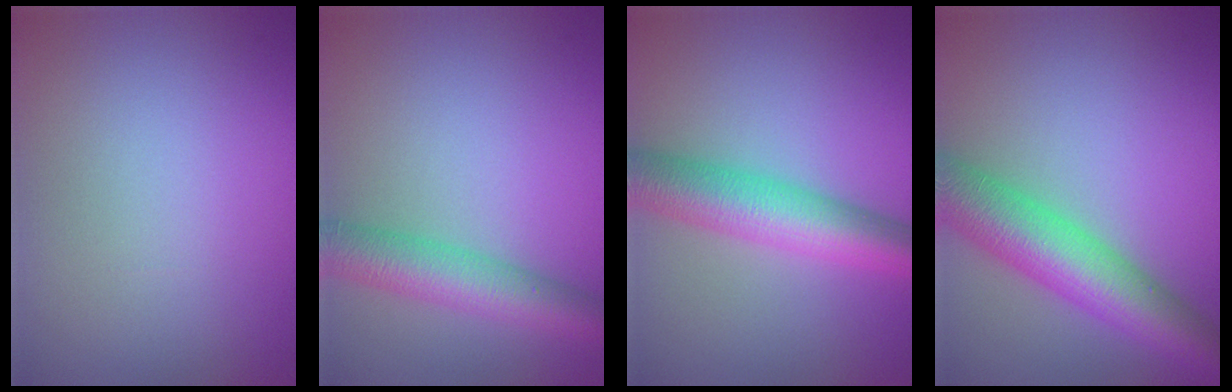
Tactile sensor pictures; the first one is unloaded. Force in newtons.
{"total": 5.7, "press": 5.7, "slide": 0.2}
{"total": 7.0, "press": 7.0, "slide": 0.1}
{"total": 8.5, "press": 8.5, "slide": 0.2}